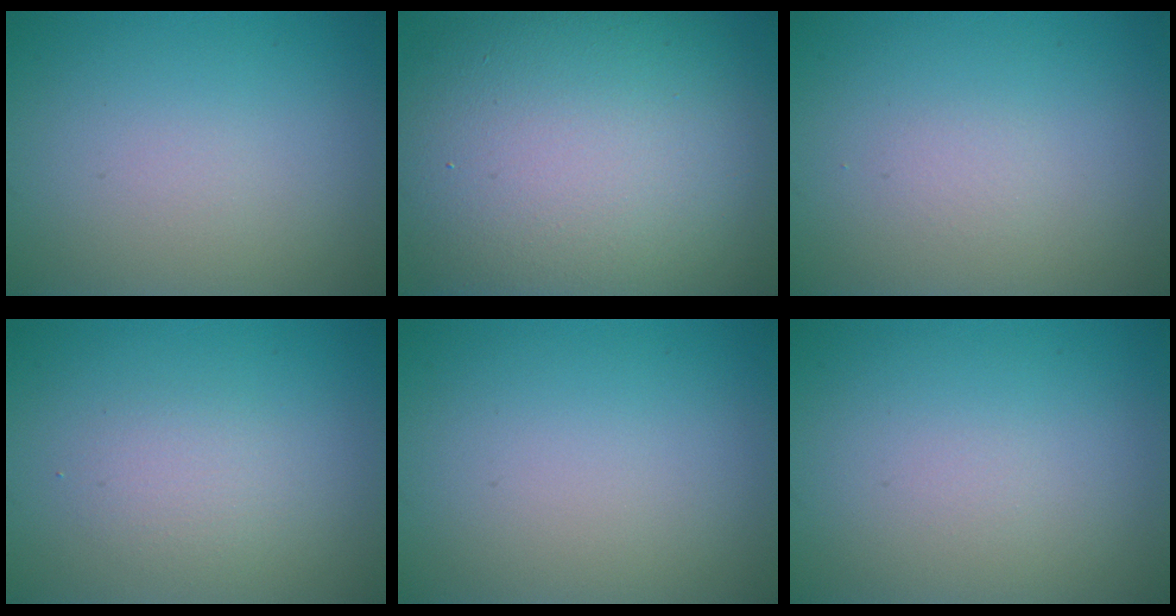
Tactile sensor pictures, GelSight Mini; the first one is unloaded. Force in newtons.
{"total": 15.4, "press": 15.3, "slide": 0.7}
{"total": 0.6, "press": 0.6, "slide": 0.1}
{"total": 1.6, "press": 1.6, "slide": 0.1}
{"total": 0.0}
{"total": 0.0}